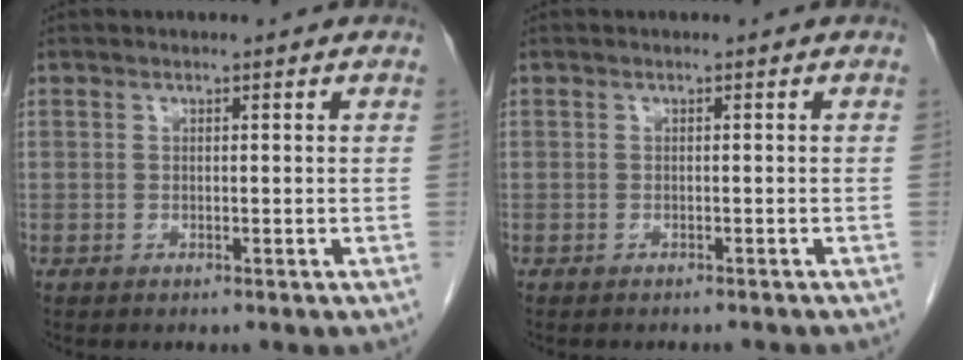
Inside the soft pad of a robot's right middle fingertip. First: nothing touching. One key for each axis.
{"total": 3.3, "fx": -3.1, "fy": 0.4, "fz": 1.0, "tx": -0.015, "ty": -0.007, "tz": -0.036}